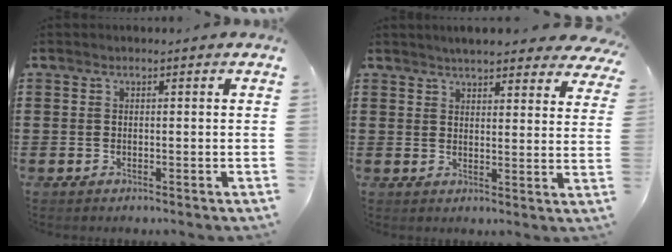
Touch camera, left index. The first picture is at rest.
{"total": 4.8, "force": [4.6, 0.4, 1.4], "torque": [-0.035, -0.017, 0.083]}